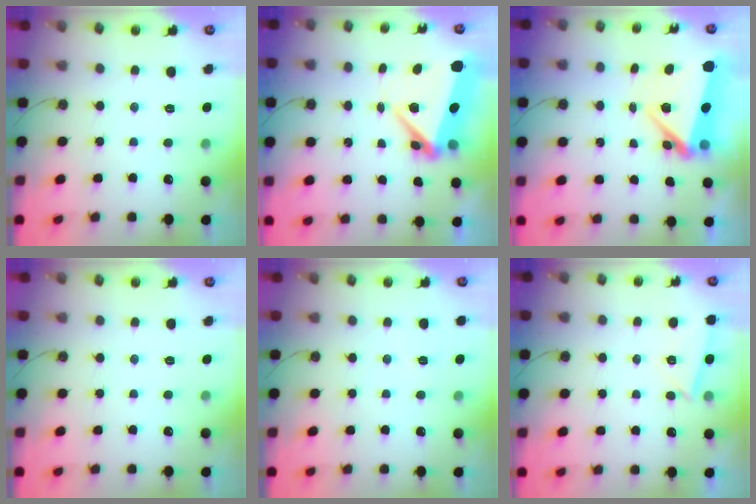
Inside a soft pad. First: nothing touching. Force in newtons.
{"total": 8.5, "press": 8.2, "slide": 2.0}
{"total": 6.8, "press": 6.6, "slide": 1.6}
{"total": 0.0}
{"total": 2.5, "press": 1.2, "slide": 2.2}
{"total": 2.7, "press": 2.4, "slide": 1.2}